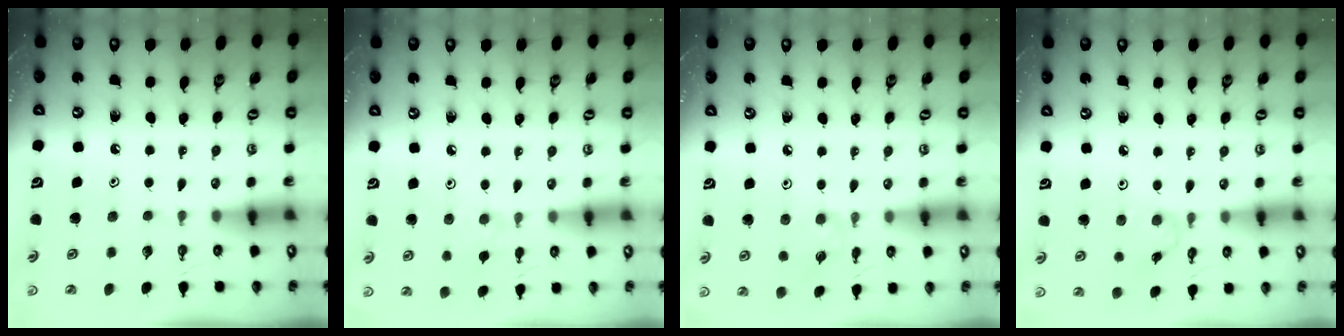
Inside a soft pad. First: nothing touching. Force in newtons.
{"total": 2.7, "press": 2.6, "slide": 0.5}
{"total": 2.4, "press": 2.4, "slide": 0.3}
{"total": 1.5, "press": 1.4, "slide": 0.4}